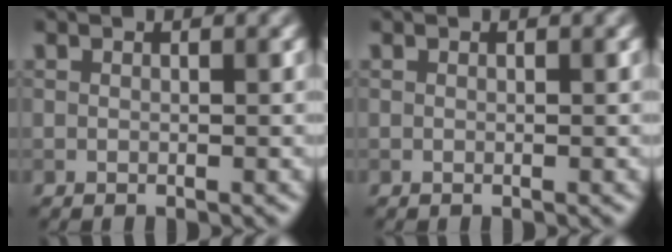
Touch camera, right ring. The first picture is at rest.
{"total": 0.0}